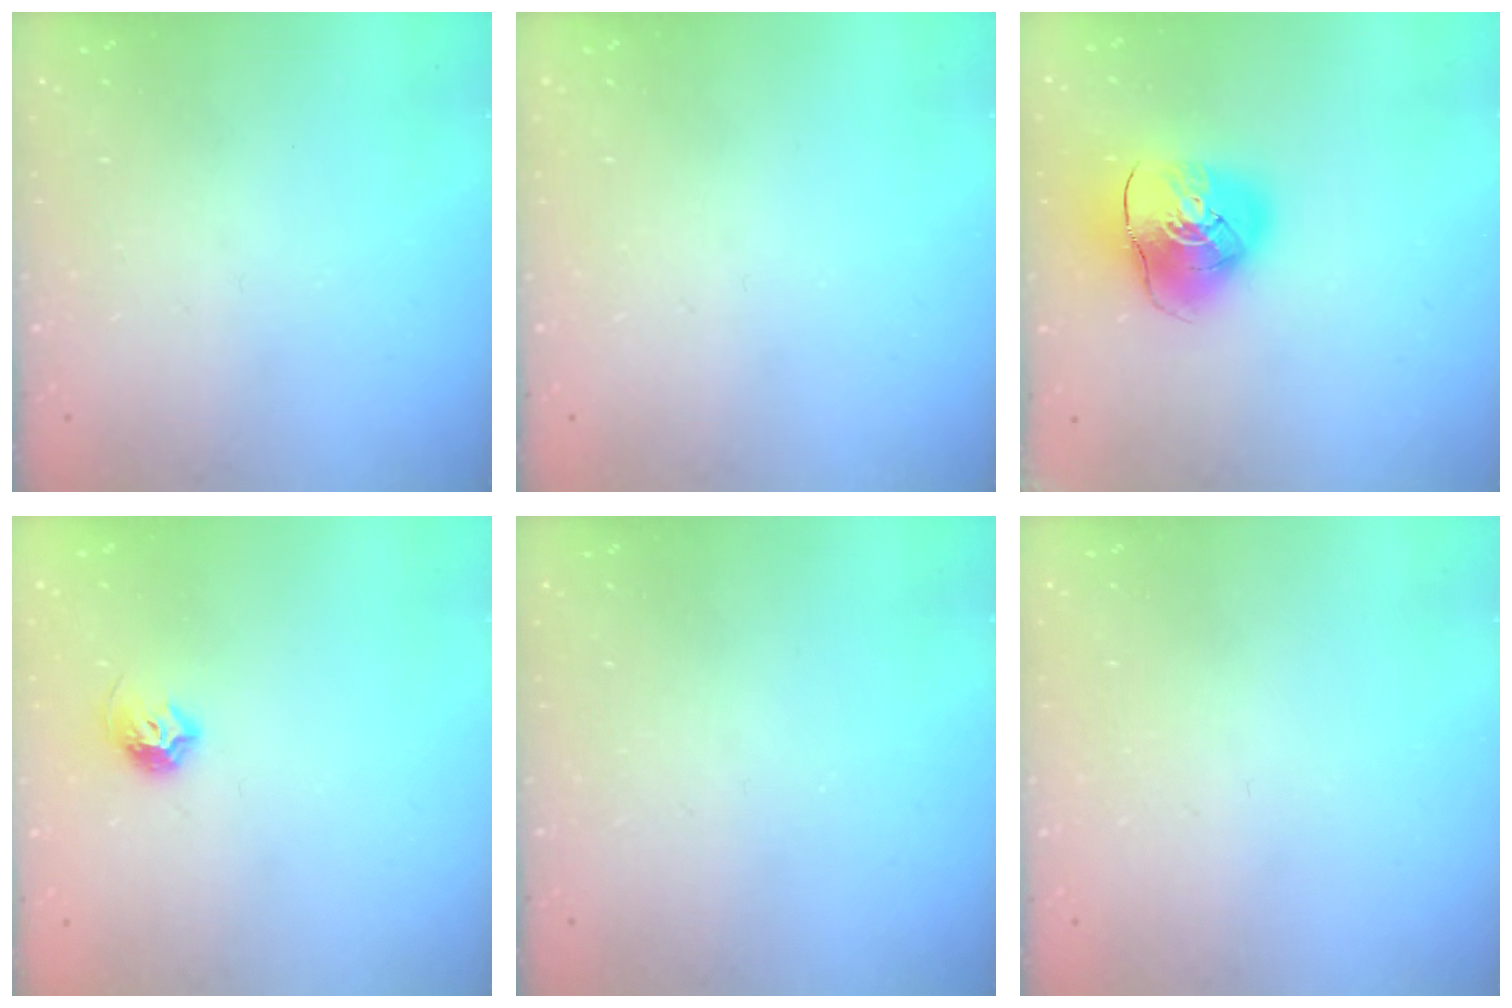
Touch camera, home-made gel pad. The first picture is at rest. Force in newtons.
{"total": 0.0}
{"total": 12.7, "press": 12.5, "slide": 1.8}
{"total": 7.0, "press": 6.9, "slide": 0.8}
{"total": 0.0}
{"total": 0.9, "press": 0.9, "slide": 0.1}